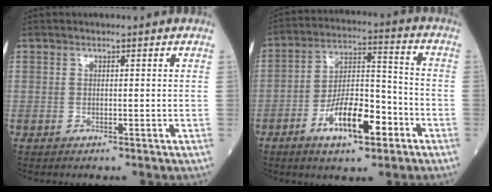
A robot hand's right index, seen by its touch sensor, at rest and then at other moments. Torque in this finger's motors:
{"motor_torque": [0.50, -0.24, 0.22, 0.15]}